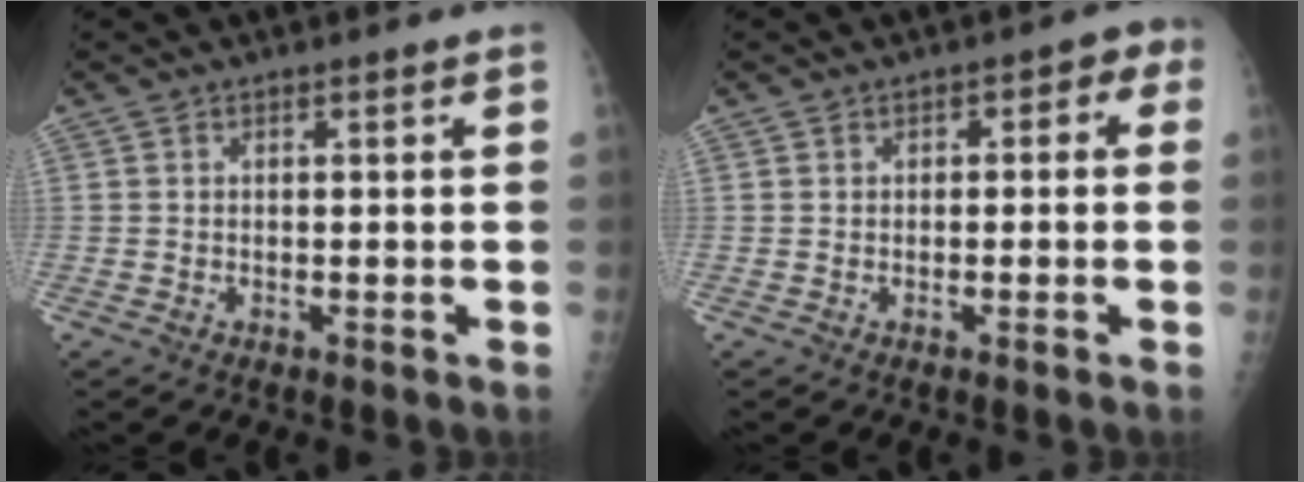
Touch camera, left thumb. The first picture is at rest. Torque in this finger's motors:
{"motor_torque": [-0.25, 0.24, 0.11, 0.18, 0.00]}